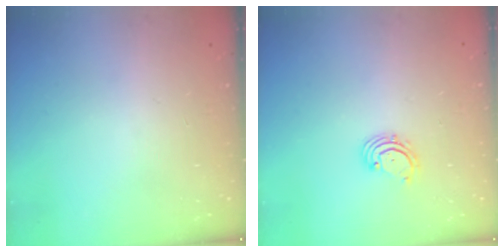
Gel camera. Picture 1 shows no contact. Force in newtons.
{"total": 2.2, "press": 2.1, "slide": 0.7}